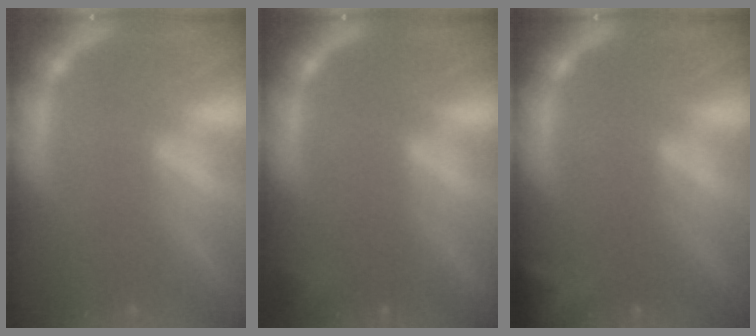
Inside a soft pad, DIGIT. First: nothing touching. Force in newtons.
{"total": 0.9}
{"total": 3.5}